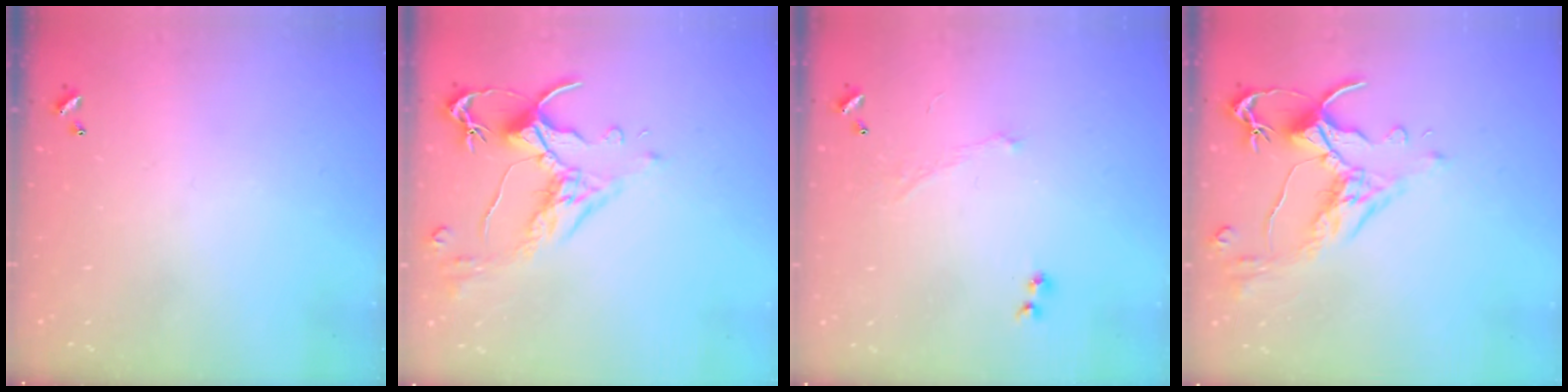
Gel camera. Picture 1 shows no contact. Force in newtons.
{"total": 2.5, "press": 2.1, "slide": 1.3}
{"total": 1.2, "press": 1.0, "slide": 0.8}
{"total": 2.6, "press": 2.2, "slide": 1.3}